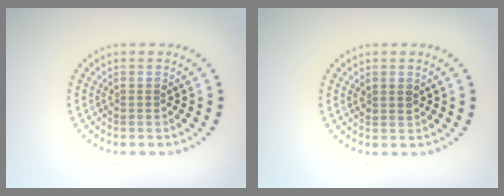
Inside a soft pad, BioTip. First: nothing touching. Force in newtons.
{"total": 1.1, "press": 1.0, "slide": 0.5}